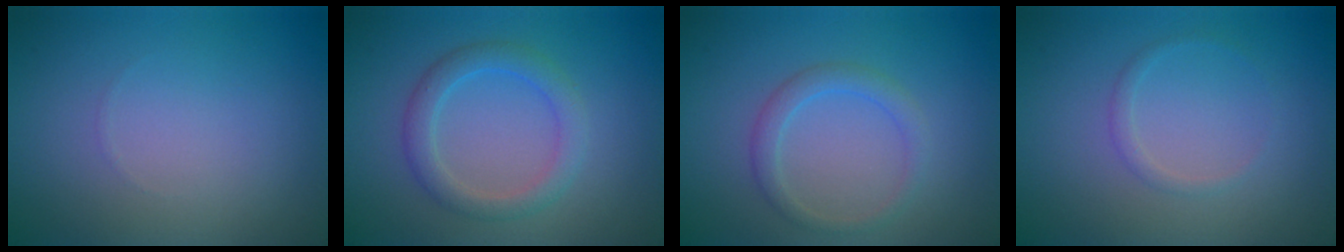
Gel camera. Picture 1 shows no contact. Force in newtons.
{"total": 2.9, "press": 2.9, "slide": 0.2}
{"total": 1.9, "press": 1.9, "slide": 0.1}
{"total": 0.9, "press": 0.9, "slide": 0.0}